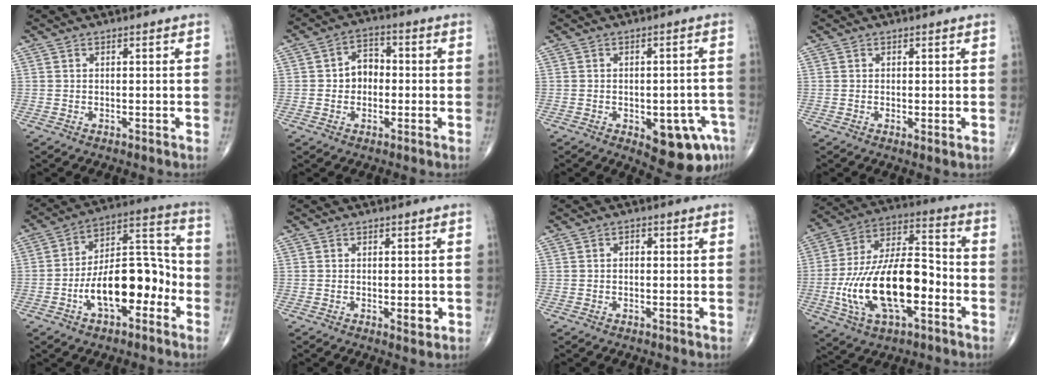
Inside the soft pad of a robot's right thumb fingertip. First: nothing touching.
{"total": 5.7, "force": [-0.3, 4.4, 3.6], "torque": [-0.033, 0.020, -0.014]}
{"total": 11.1, "force": [-4.8, 4.9, 8.7], "torque": [-0.082, 0.021, -0.048]}
{"total": 0.9, "force": [-0.1, 0.2, 0.9], "torque": [-0.019, -0.005, -0.003]}
{"total": 16.5, "force": [-5.3, 8.2, 13.3], "torque": [-0.191, 0.053, -0.090]}
{"total": 2.6, "force": [-0.6, 1.1, 2.2], "torque": [-0.025, -0.003, -0.006]}
{"total": 0.9, "force": [0.0, 0.6, 0.7], "torque": [-0.006, 0.004, -0.003]}
{"total": 21.6, "force": [-5.6, 10.0, 18.4], "torque": [-0.339, 0.038, -0.096]}